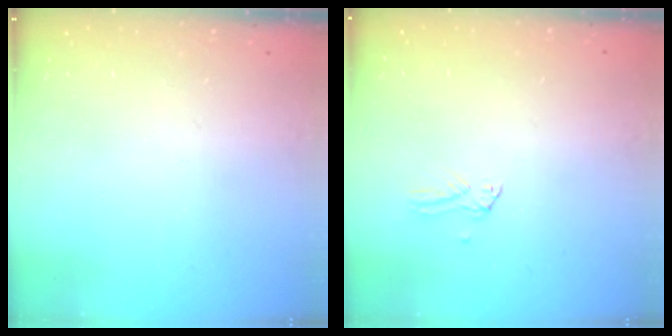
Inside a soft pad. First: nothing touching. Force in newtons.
{"total": 0.0}